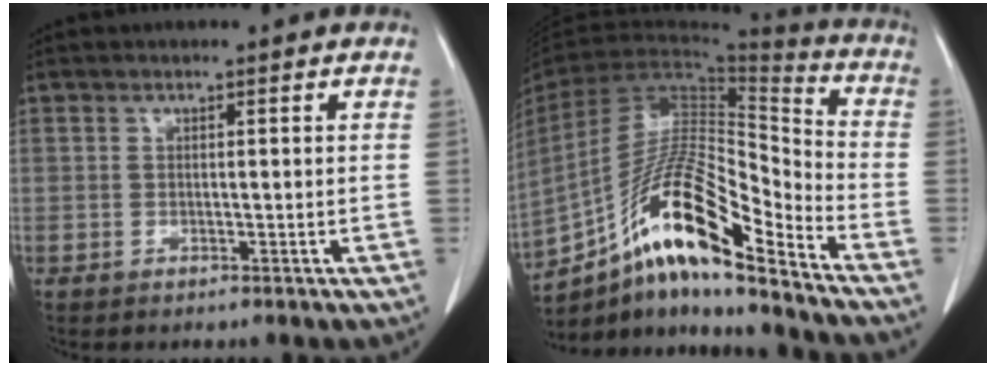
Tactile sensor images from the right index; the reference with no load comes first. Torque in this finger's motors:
{"motor_torque": [1.23, -0.91, 0.70, 0.21]}